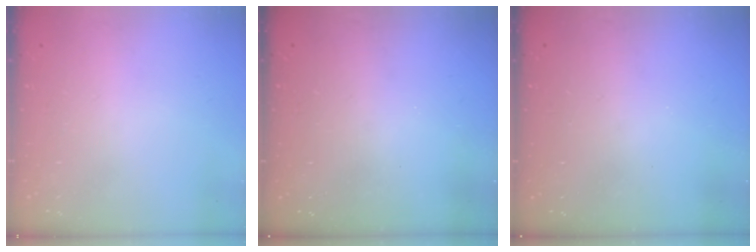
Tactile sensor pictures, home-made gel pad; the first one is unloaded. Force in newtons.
{"total": 2.9, "press": 2.7, "slide": 0.8}
{"total": 3.1, "press": 3.1, "slide": 0.1}